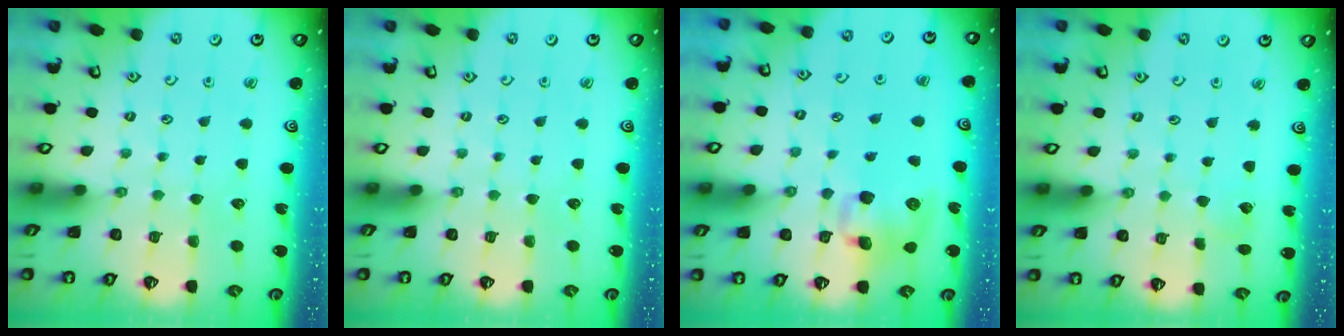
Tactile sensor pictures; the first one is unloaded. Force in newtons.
{"total": 0.0}
{"total": 10.7, "press": 10.6, "slide": 1.7}
{"total": 2.7, "press": 2.7, "slide": 0.3}